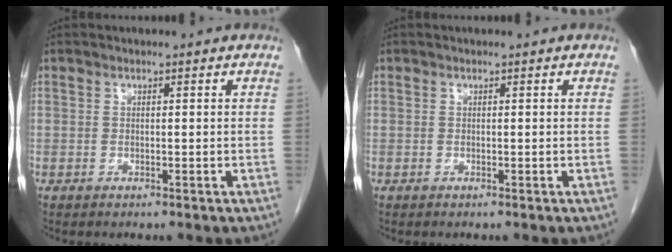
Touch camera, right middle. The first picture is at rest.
{"total": 0.0}